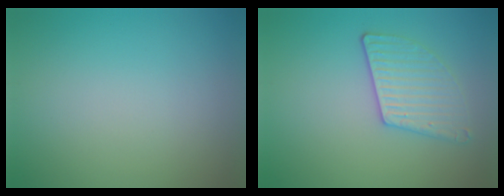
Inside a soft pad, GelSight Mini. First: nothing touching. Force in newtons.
{"total": 2.9, "press": 2.9, "slide": 0.6}